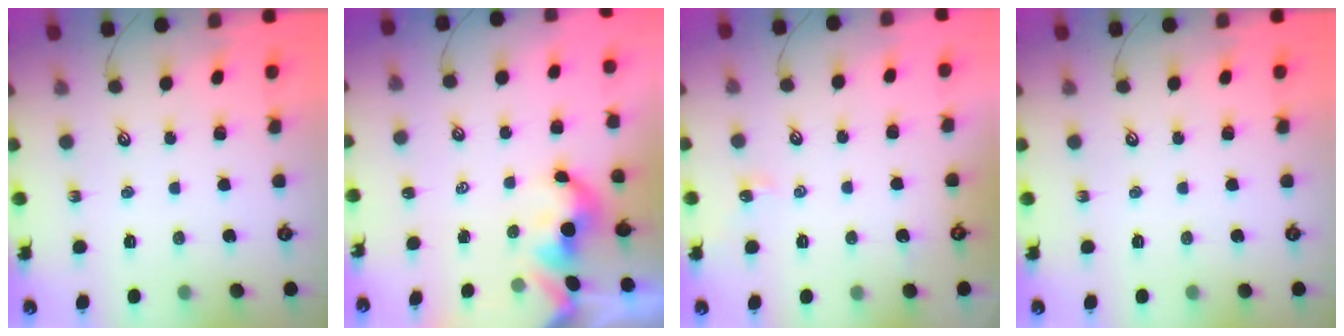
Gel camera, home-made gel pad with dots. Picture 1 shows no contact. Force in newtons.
{"total": 1.5, "press": 1.5, "slide": 0.1}
{"total": 1.3, "press": 1.2, "slide": 0.4}
{"total": 0.0}